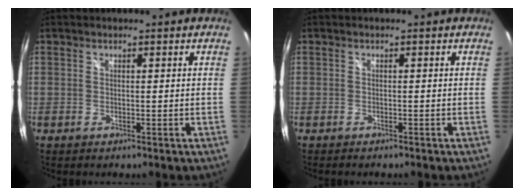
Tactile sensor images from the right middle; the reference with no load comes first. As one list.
[{"total": 1.5, "force": [-1.4, 0.3, 0.5], "torque": [-0.012, -0.011, -0.024]}]